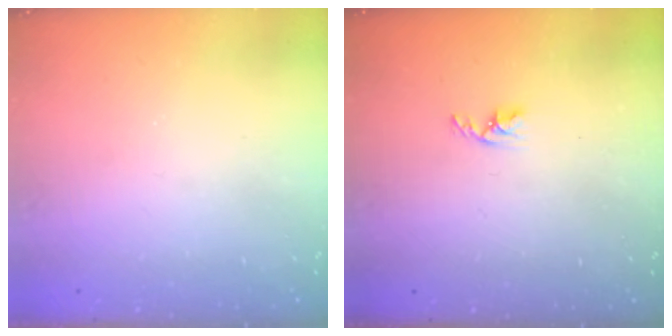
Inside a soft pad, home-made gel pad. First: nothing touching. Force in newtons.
{"total": 3.3, "press": 3.2, "slide": 0.5}